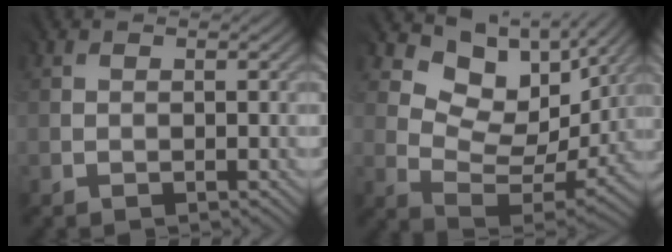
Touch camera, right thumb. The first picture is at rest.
{"total": 9.6, "force": [5.3, 5.8, 5.5], "torque": [-0.109, -0.017, 0.097]}